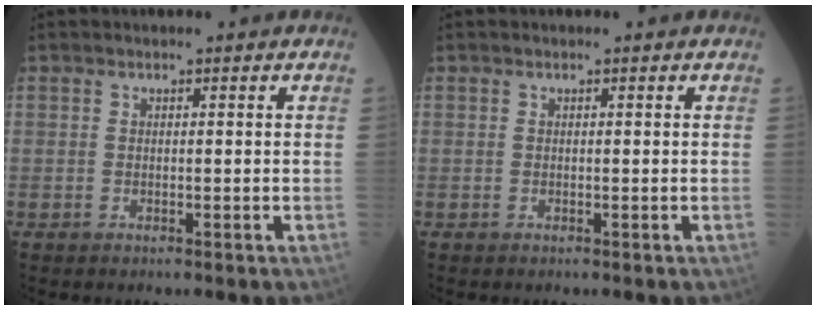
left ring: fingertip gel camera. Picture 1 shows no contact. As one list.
[{"total": 0.0}]